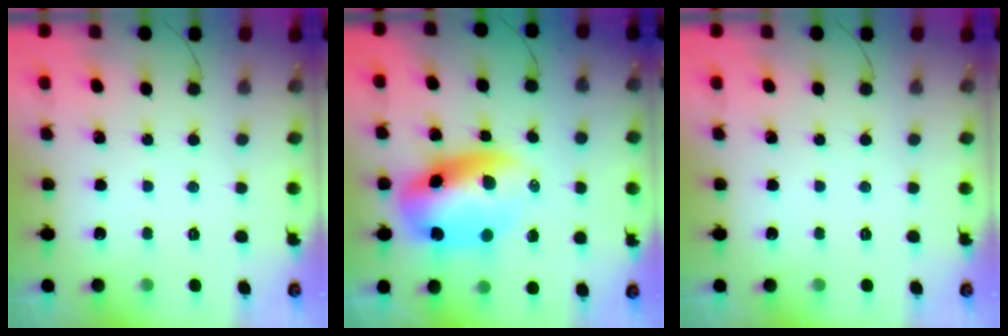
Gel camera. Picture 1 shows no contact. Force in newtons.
{"total": 11.7, "press": 11.3, "slide": 3.1}
{"total": 0.0}